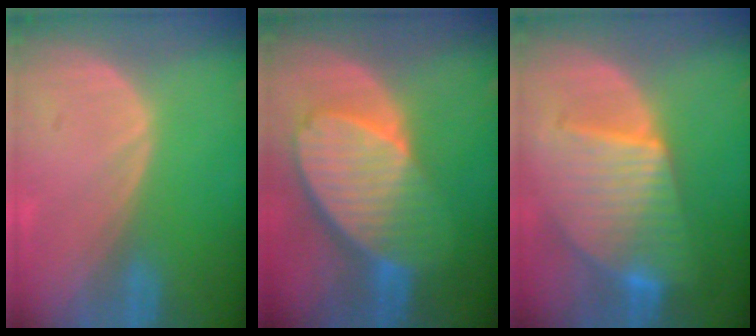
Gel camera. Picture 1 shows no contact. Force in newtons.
{"total": 10.3, "press": 9.0, "slide": 5.0}
{"total": 9.7, "press": 9.7, "slide": 0.9}